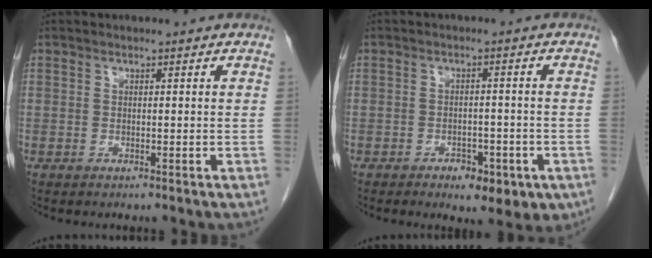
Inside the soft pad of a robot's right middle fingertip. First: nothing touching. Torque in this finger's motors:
{"motor_torque": [-0.01, -0.06, 0.00, 0.00]}